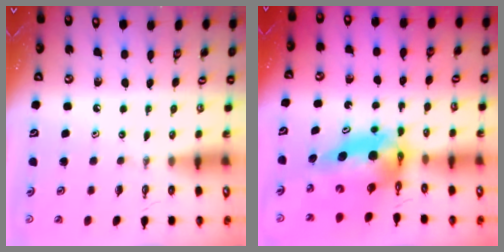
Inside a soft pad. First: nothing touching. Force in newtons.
{"total": 9.8, "press": 9.8, "slide": 1.0}